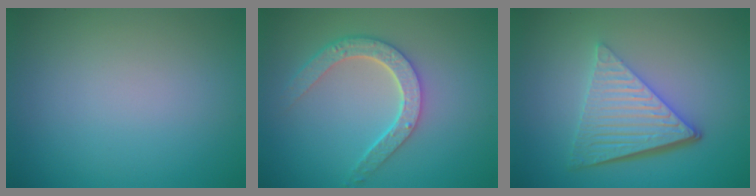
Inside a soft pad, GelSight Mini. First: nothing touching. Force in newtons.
{"total": 4.5, "press": 3.5, "slide": 2.9}
{"total": 6.5, "press": 4.4, "slide": 4.8}